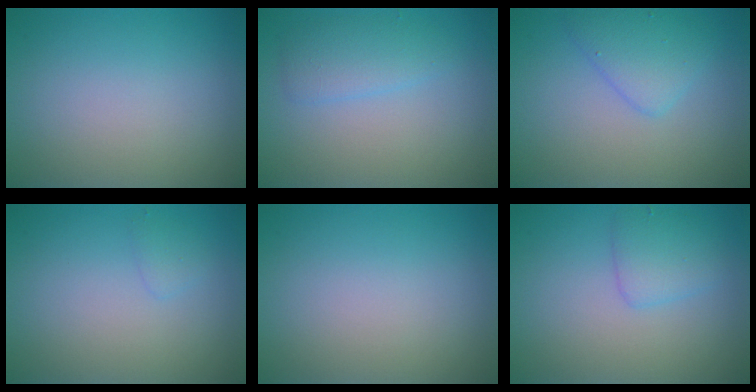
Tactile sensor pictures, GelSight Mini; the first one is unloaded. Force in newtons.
{"total": 2.4, "press": 2.4, "slide": 0.1}
{"total": 2.9, "press": 2.9, "slide": 0.1}
{"total": 0.8, "press": 0.8, "slide": 0.1}
{"total": 0.0}
{"total": 2.2, "press": 2.2, "slide": 0.2}